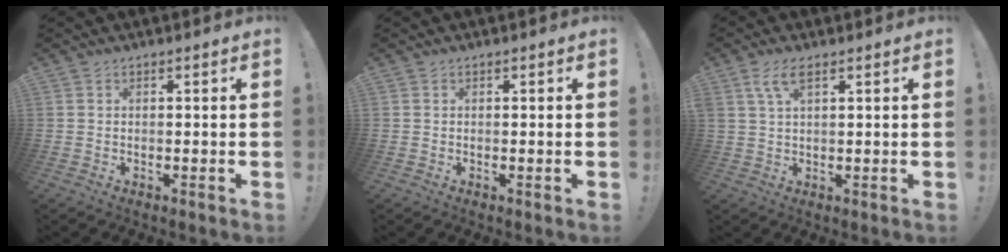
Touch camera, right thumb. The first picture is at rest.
{"total": 0.0}
{"total": 5.0, "force": [2.5, 1.6, 4.0], "torque": [-0.077, 0.002, 0.046]}